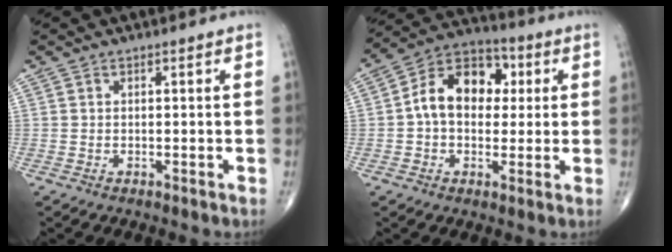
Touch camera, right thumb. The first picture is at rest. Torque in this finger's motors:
{"motor_torque": [1.38, 1.65, 1.10, -0.07, 0.10]}